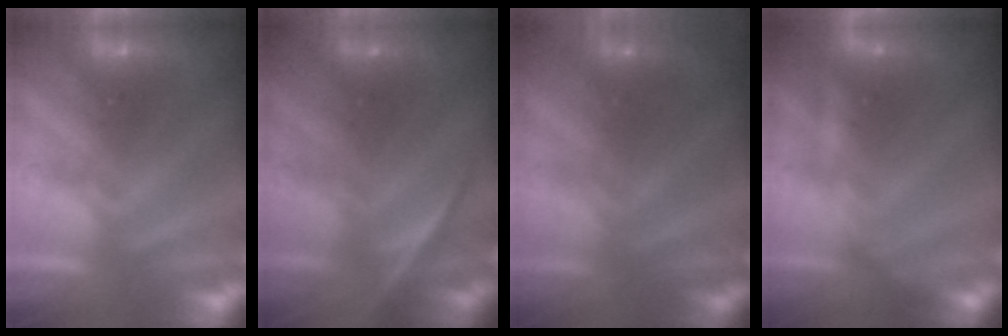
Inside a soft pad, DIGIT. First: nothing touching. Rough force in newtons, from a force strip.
{"total": 2.3}
{"total": 6.9}
{"total": 2.7}